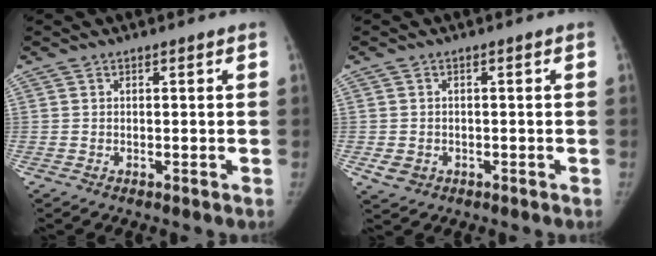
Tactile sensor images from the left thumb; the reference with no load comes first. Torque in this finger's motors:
{"motor_torque": [-0.04, 0.06, 0.42, -0.12, 0.00]}